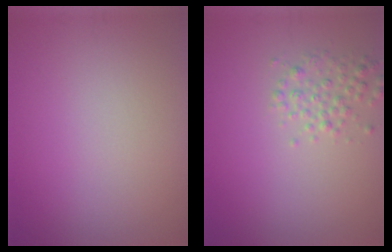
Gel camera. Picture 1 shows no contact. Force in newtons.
{"total": 2.1, "press": 2.1, "slide": 0.0}